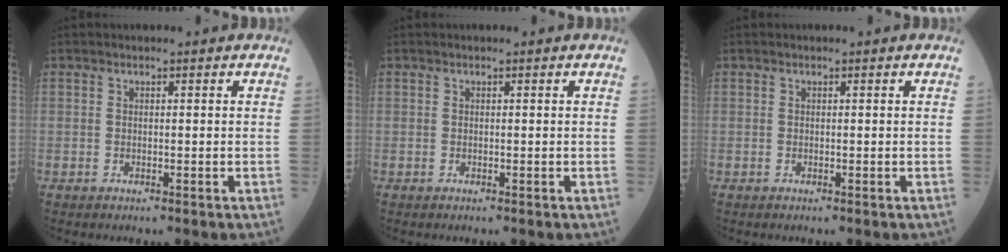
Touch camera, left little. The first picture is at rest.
{"total": 0.0}
{"total": 0.0}